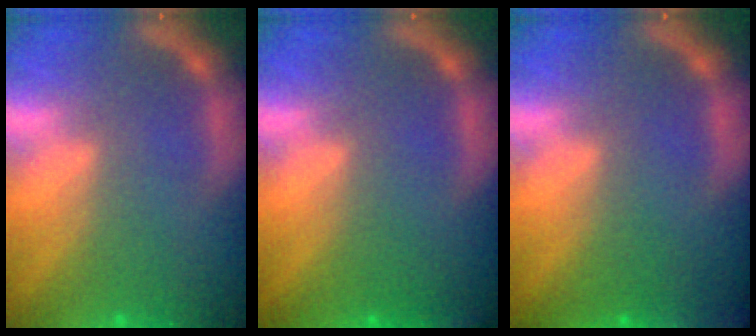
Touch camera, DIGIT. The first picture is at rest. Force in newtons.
{"total": 0.9}
{"total": 7.0}